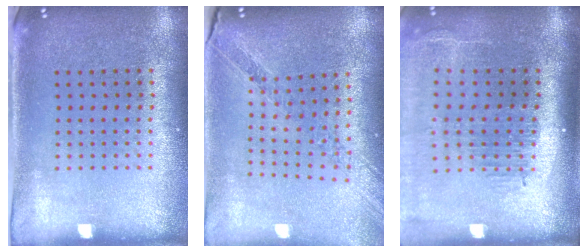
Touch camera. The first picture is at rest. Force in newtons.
{"total": 1.1, "press": 1.0, "slide": 0.0}
{"total": 2.4, "press": 1.9, "slide": 1.4}